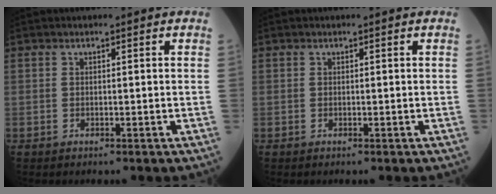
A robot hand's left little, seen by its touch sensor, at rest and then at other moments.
{"total": 0.0}